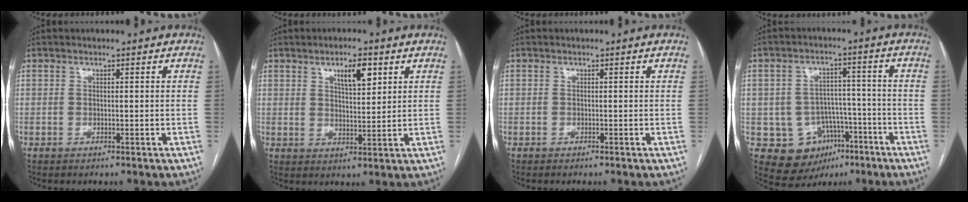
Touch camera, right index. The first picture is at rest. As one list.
[{"total": 5.5, "force": [2.9, 1.6, 4.4], "torque": [-0.074, 0.002, 0.049]}, {"total": 0.0}, {"total": 10.5, "force": [-4.4, 8.9, 3.4], "torque": [-0.047, 0.027, -0.052]}]